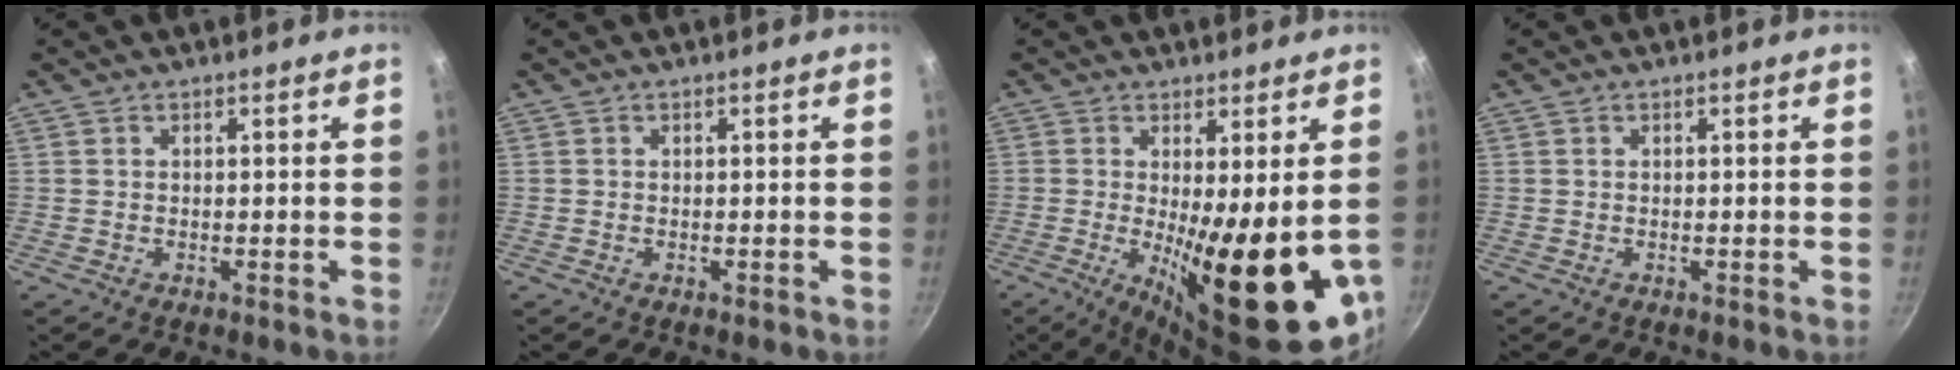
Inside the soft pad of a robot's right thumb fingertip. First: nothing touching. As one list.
[{"total": 0.0}, {"total": 19.6, "force": [-2.3, 5.8, 18.6], "torque": [-0.249, -0.036, -0.016]}, {"total": 0.0}]